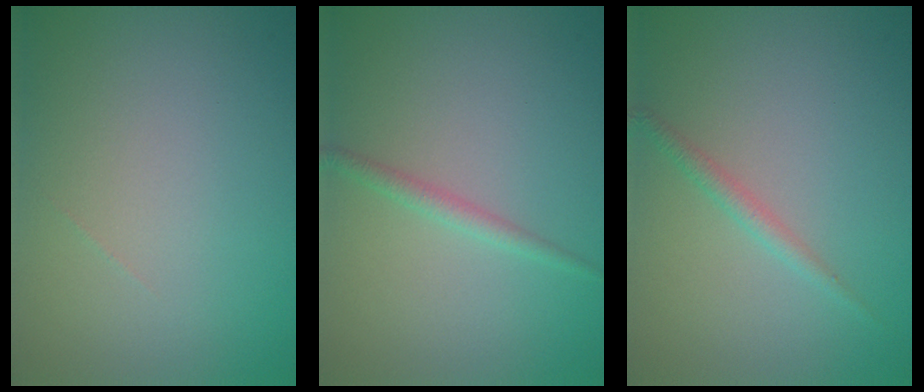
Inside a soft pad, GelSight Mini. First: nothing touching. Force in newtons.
{"total": 1.3, "press": 1.3, "slide": 0.0}
{"total": 1.3, "press": 1.3, "slide": 0.0}